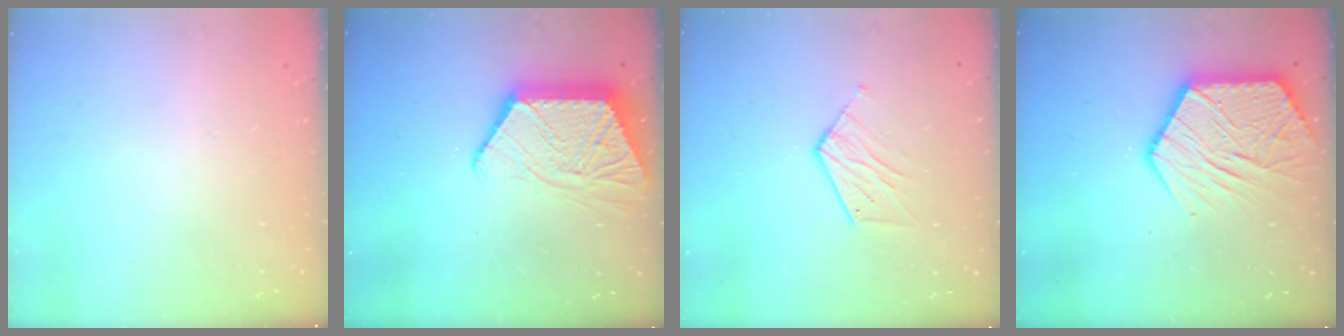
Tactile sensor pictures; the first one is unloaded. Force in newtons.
{"total": 14.8, "press": 14.7, "slide": 1.0}
{"total": 8.0, "press": 8.0, "slide": 0.4}
{"total": 15.9, "press": 15.8, "slide": 1.4}